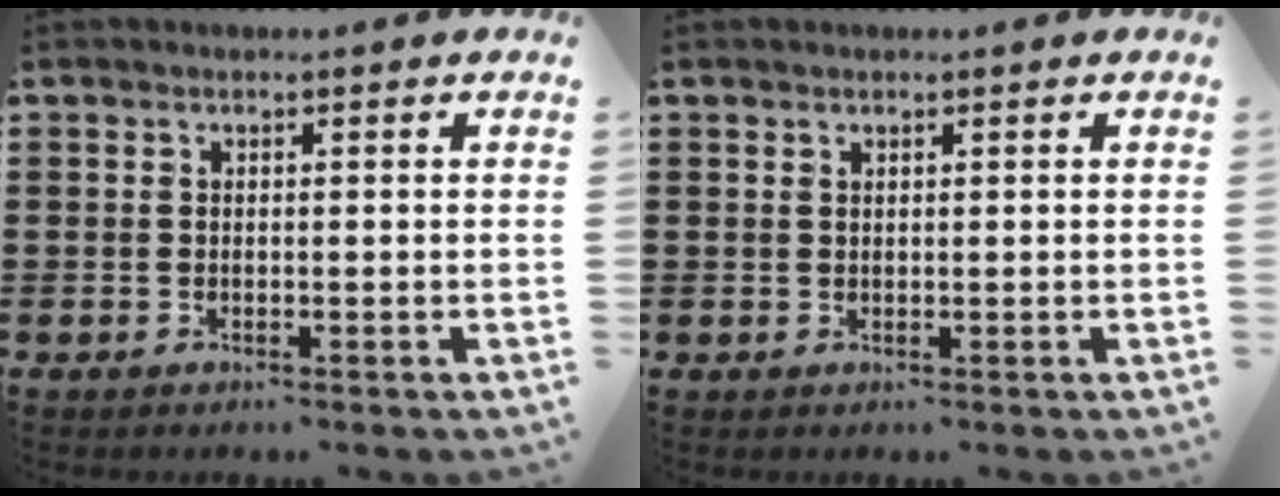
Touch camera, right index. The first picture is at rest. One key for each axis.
{"total": 0.5, "fx": 0.4, "fy": 0.3, "fz": 0.2, "tx": -0.006, "ty": 0.000, "tz": 0.008}